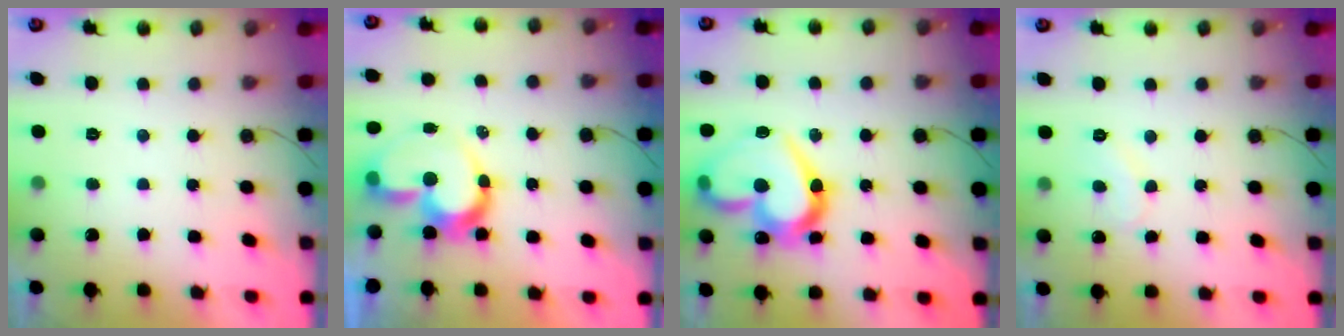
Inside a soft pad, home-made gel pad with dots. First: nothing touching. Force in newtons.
{"total": 11.8, "press": 11.8, "slide": 1.3}
{"total": 22.6, "press": 22.5, "slide": 2.7}
{"total": 7.4, "press": 7.3, "slide": 0.7}